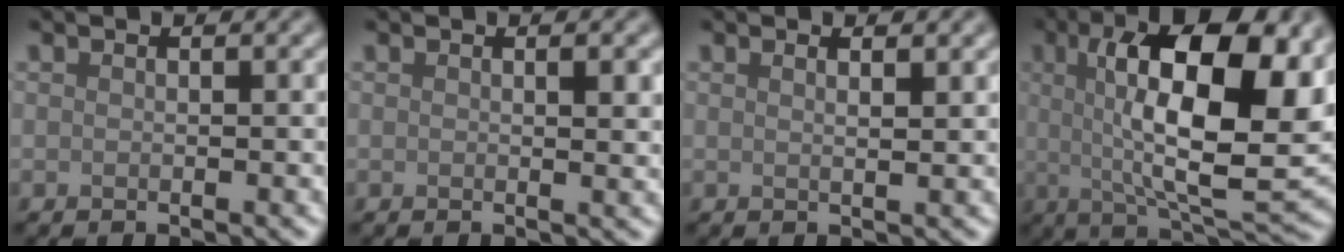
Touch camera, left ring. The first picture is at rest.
{"total": 1.4, "force": [0.3, 0.4, 1.4], "torque": [-0.021, -0.002, 0.004]}
{"total": 1.4, "force": [0.9, 0.3, 1.1], "torque": [-0.008, -0.008, 0.006]}
{"total": 14.6, "force": [2.9, 5.3, 13.3], "torque": [-0.194, 0.006, 0.038]}